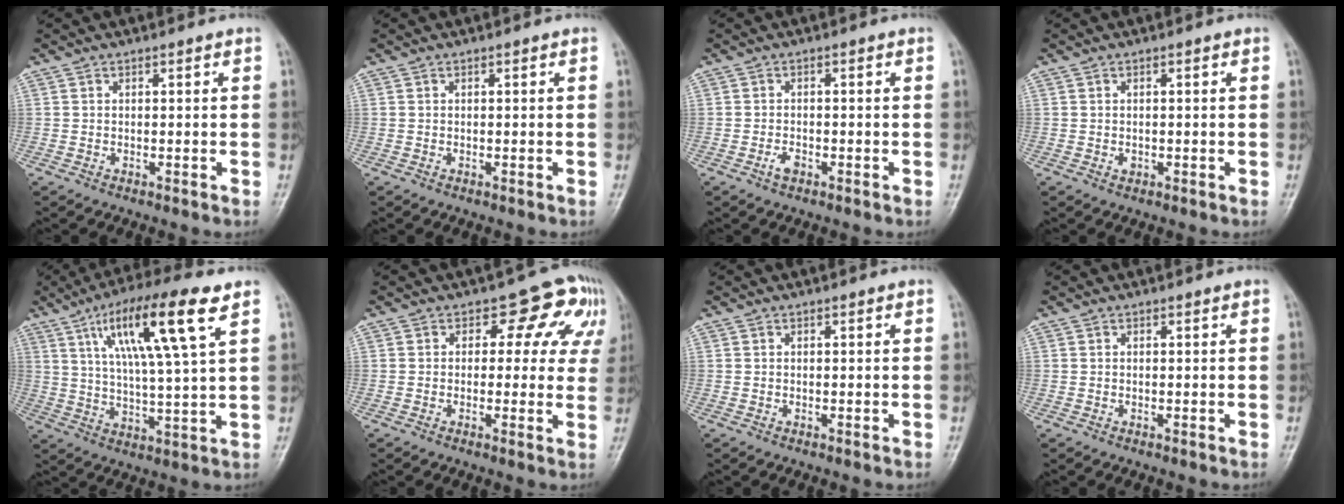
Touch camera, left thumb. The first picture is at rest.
{"total": 0.0}
{"total": 1.8, "force": [-1.2, 0.9, 1.0], "torque": [-0.021, 0.008, -0.024]}
{"total": 0.9, "force": [-0.2, 0.7, 0.4], "torque": [0.001, 0.001, -0.004]}
{"total": 16.4, "force": [7.4, 2.4, 14.4], "torque": [-0.255, -0.014, 0.127]}
{"total": 9.0, "force": [3.0, 6.0, 5.9], "torque": [-0.005, 0.004, 0.022]}
{"total": 0.0}
{"total": 0.0}